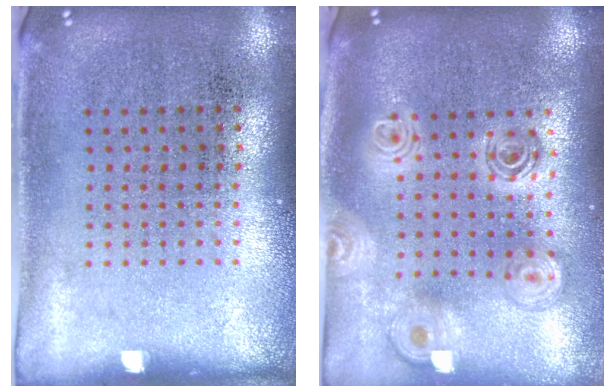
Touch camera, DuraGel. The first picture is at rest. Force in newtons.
{"total": 2.2, "press": 1.8, "slide": 1.2}